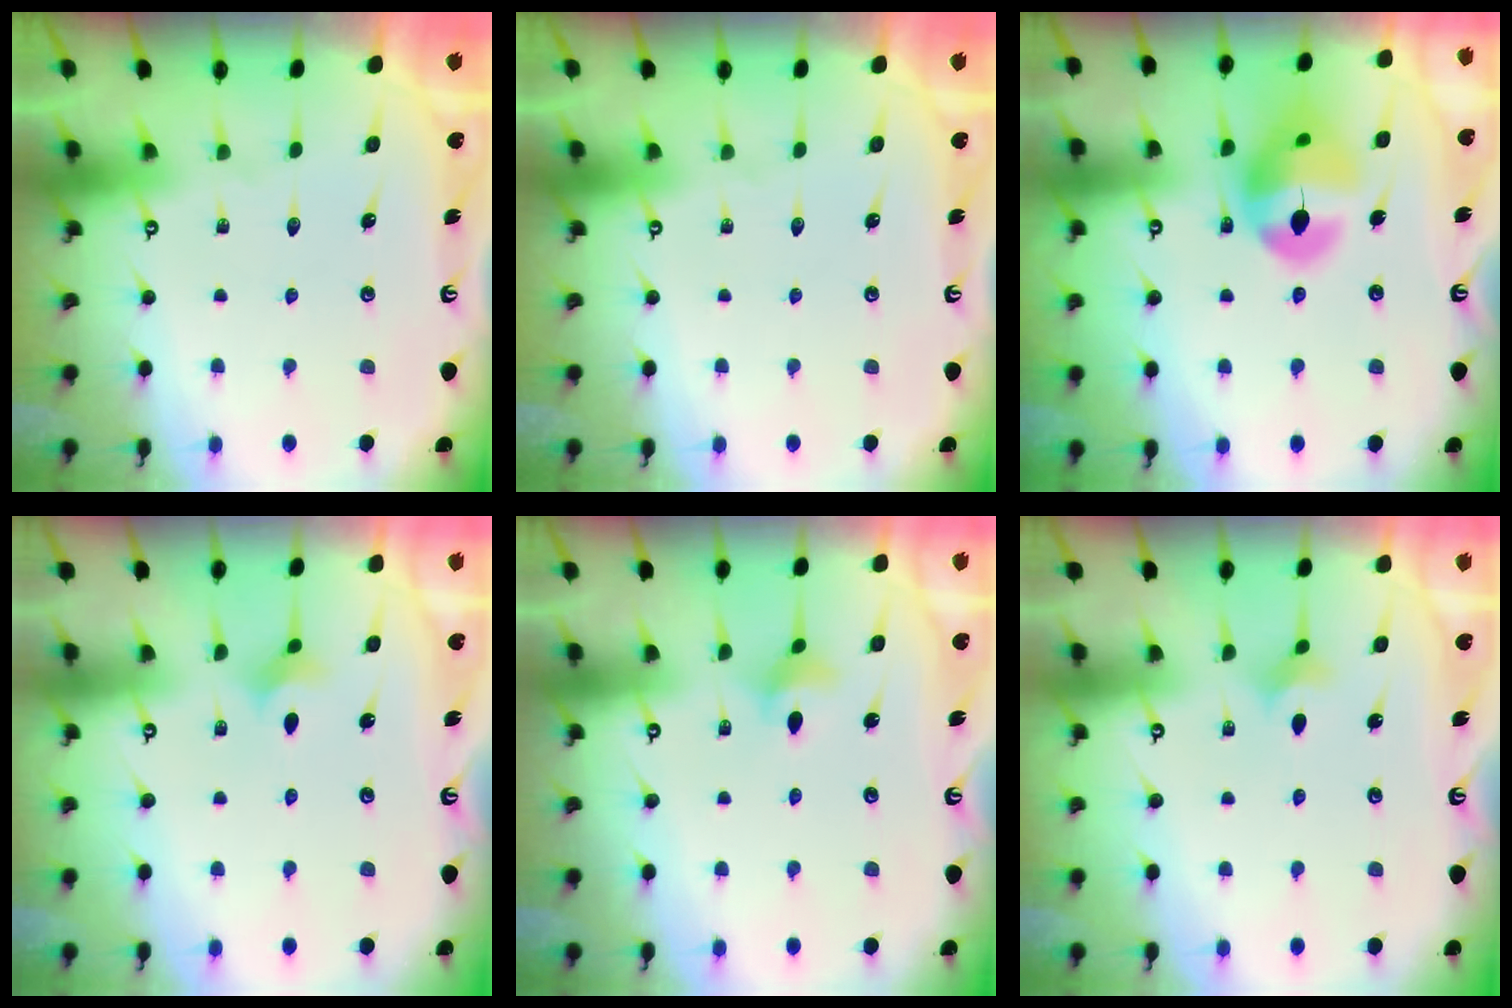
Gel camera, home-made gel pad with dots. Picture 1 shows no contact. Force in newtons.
{"total": 0.0}
{"total": 14.3, "press": 14.2, "slide": 2.0}
{"total": 2.6, "press": 2.5, "slide": 0.7}
{"total": 3.2, "press": 3.2, "slide": 0.4}
{"total": 3.5, "press": 3.4, "slide": 0.8}